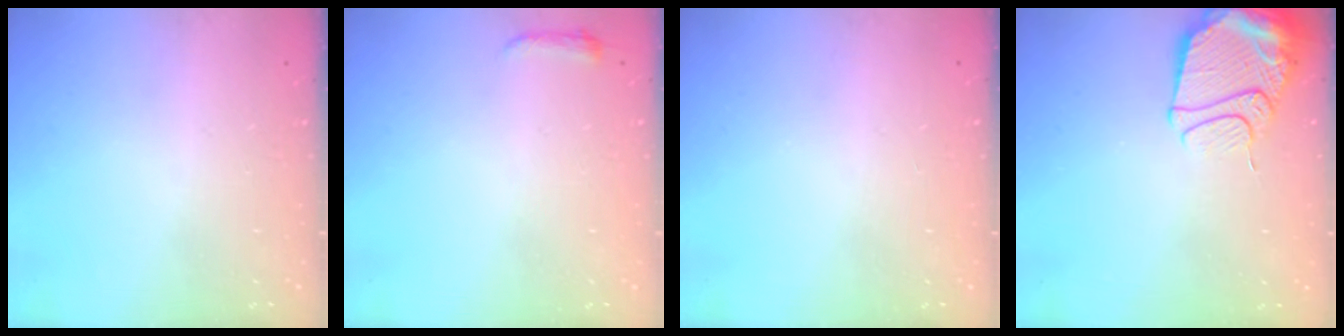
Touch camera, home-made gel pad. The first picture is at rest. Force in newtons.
{"total": 3.0, "press": 2.9, "slide": 0.6}
{"total": 0.0}
{"total": 13.8, "press": 13.7, "slide": 1.4}